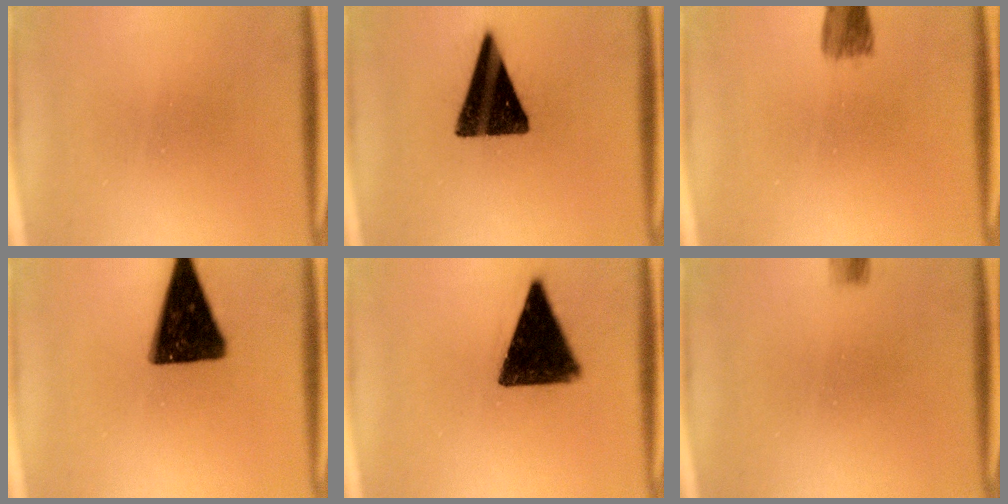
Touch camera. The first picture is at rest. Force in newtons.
{"total": 16.1}
{"total": 3.1}
{"total": 16.4}
{"total": 13.0}
{"total": 1.6}